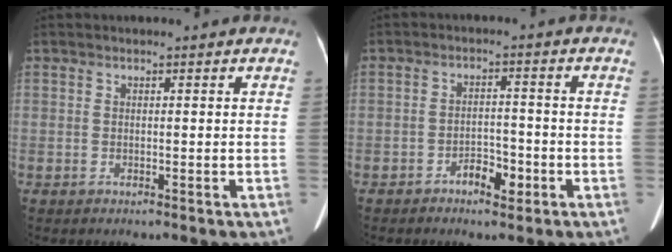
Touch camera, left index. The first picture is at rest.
{"total": 3.8, "force": [-2.3, 1.8, 2.5], "torque": [-0.039, 0.009, -0.036]}